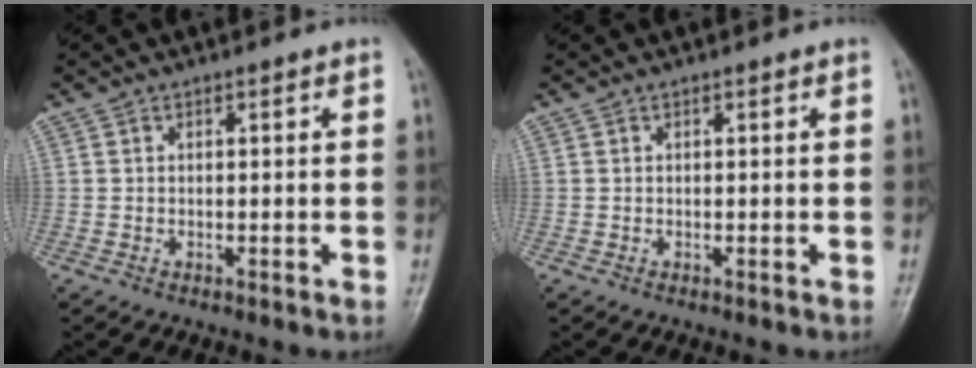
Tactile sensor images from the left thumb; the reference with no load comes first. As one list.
[{"total": 0.0}]